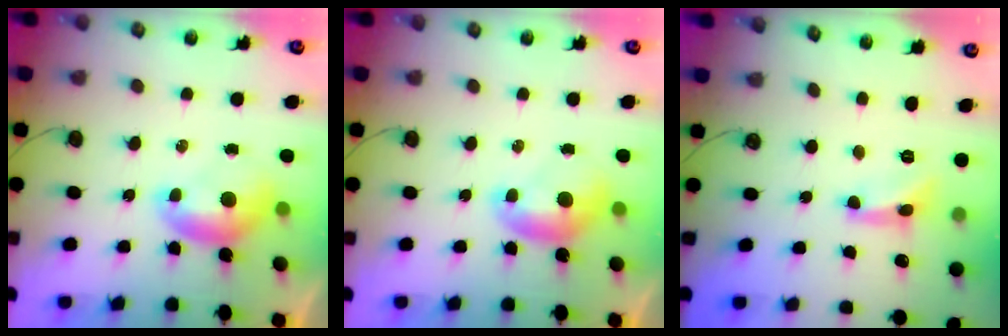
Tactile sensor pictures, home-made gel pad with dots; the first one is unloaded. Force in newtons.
{"total": 0.0}
{"total": 1.6, "press": 1.6, "slide": 0.3}